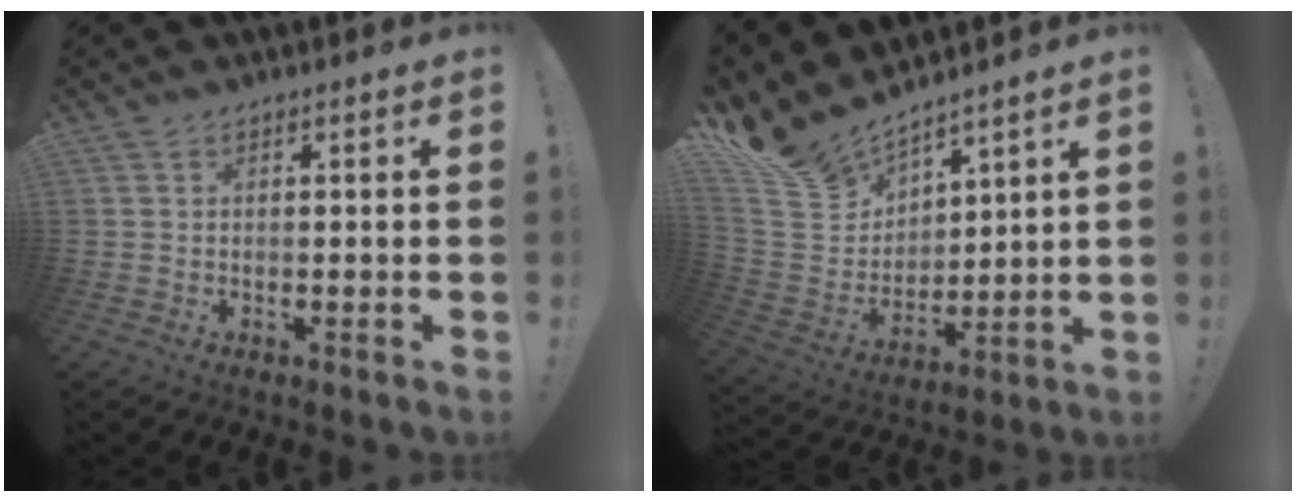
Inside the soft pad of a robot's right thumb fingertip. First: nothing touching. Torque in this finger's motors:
{"motor_torque": [-0.84, 1.77, 0.21, 0.40, 0.00]}